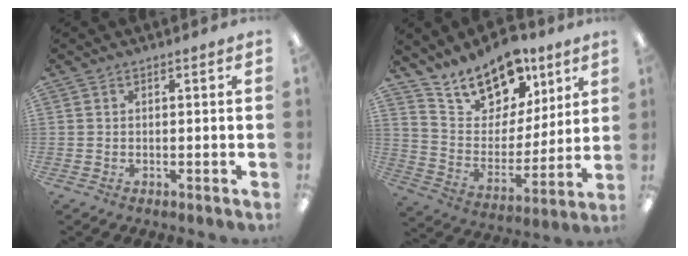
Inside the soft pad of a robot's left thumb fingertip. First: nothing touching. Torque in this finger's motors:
{"motor_torque": [1.19, 1.17, 1.35, -1.38, 0.06]}